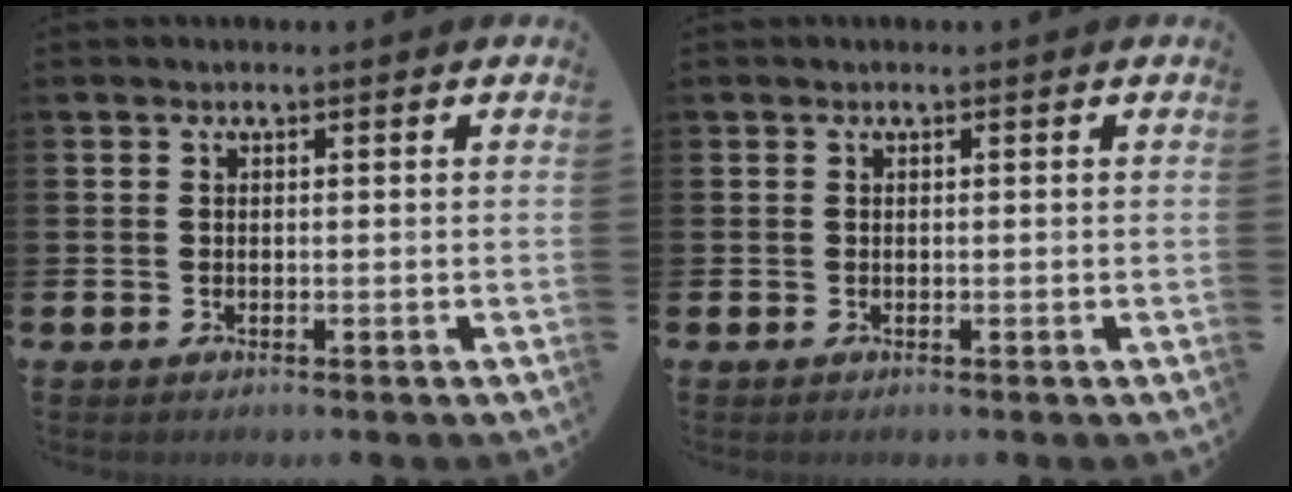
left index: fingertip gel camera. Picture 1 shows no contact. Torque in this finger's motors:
{"motor_torque": [-0.11, 0.09, -0.01, -0.01]}